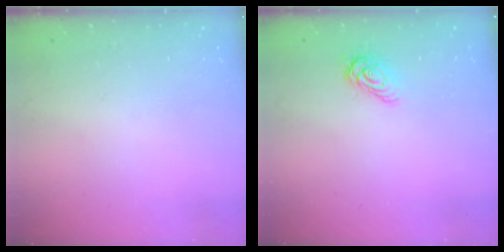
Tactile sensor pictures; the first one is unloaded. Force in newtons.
{"total": 6.8, "press": 6.8, "slide": 0.1}